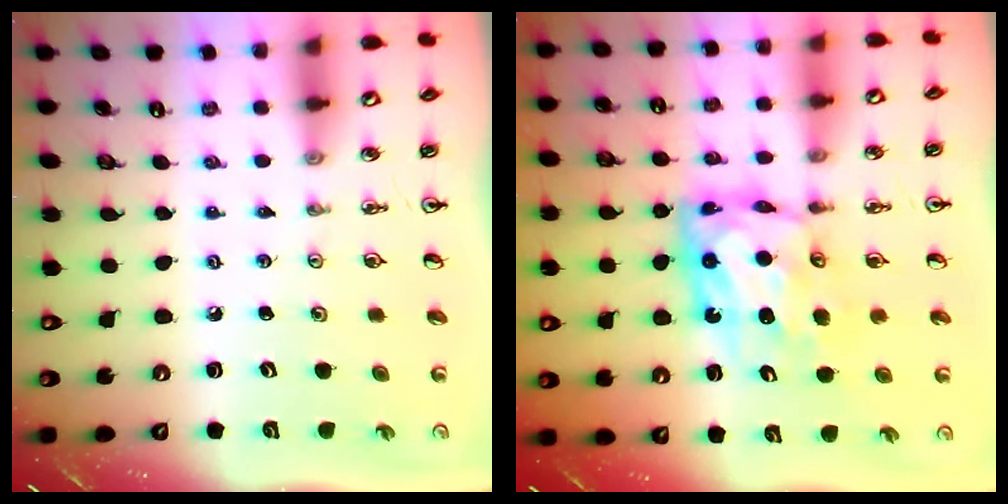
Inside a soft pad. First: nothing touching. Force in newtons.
{"total": 10.7, "press": 10.6, "slide": 1.1}